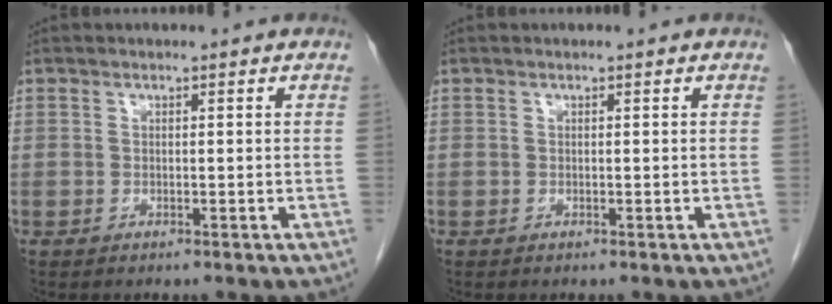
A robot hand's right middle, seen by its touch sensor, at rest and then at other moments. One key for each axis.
{"total": 0.0}